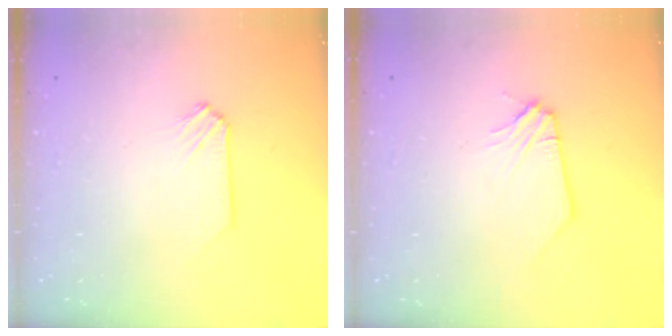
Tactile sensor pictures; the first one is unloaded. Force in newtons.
{"total": 0.0}